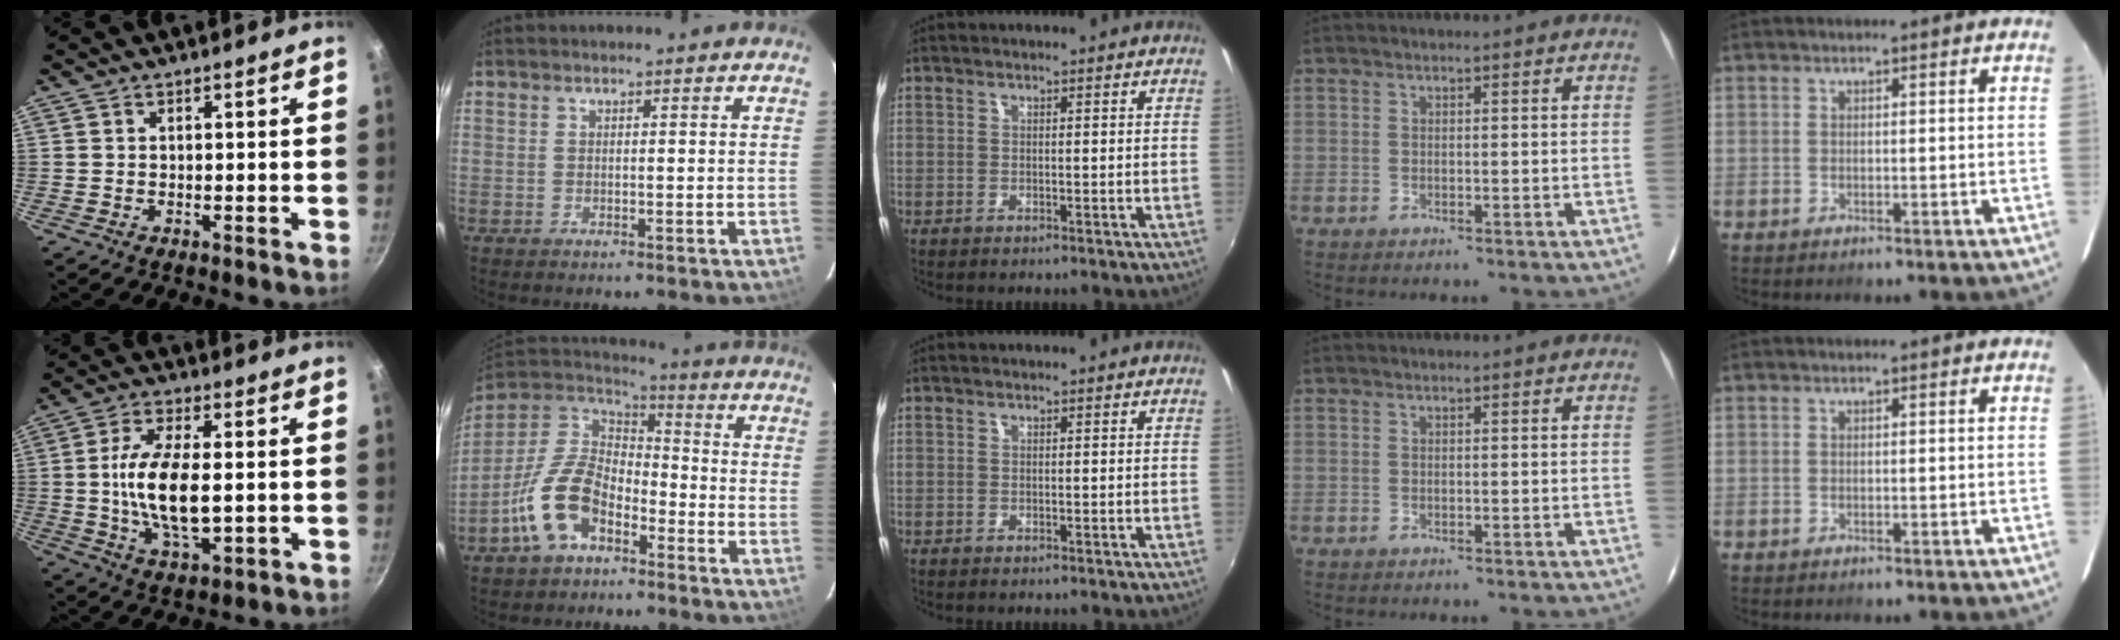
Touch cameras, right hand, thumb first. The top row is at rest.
{"thumb": {"total": 13.7, "force": [-0.3, 6.1, 12.2], "torque": [-0.229, 0.000, -0.006]}, "index": {"total": 14.5, "force": [-7.3, 8.6, 9.1], "torque": [-0.196, 0.014, -0.139]}}